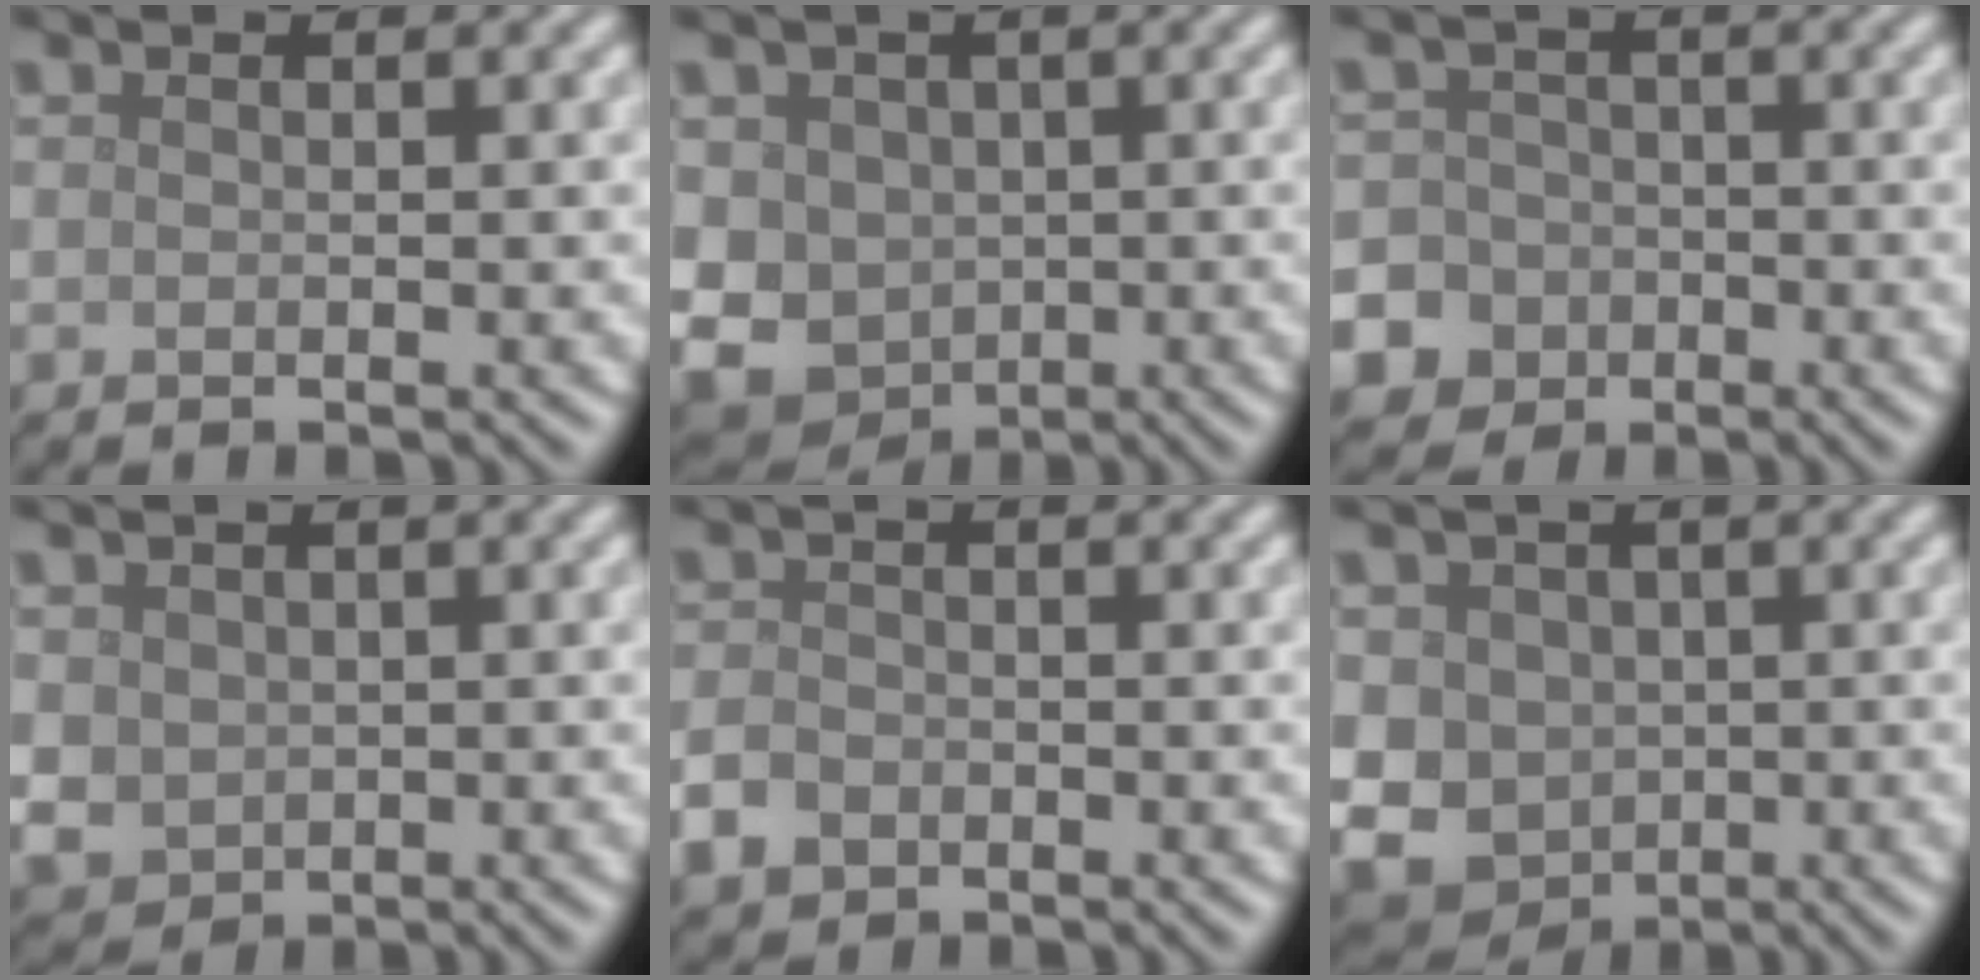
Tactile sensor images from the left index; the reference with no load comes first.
{"total": 7.9, "force": [-0.7, 6.9, 3.8], "torque": [-0.067, -0.002, -0.030]}
{"total": 10.2, "force": [-4.9, 8.7, 1.9], "torque": [-0.049, -0.028, -0.114]}
{"total": 2.9, "force": [0.3, 2.6, 1.2], "torque": [-0.033, -0.008, 0.011]}
{"total": 2.4, "force": [-1.3, 1.8, 1.0], "torque": [-0.021, -0.003, -0.032]}
{"total": 8.9, "force": [-0.8, 7.8, 4.1], "torque": [-0.072, 0.003, -0.041]}